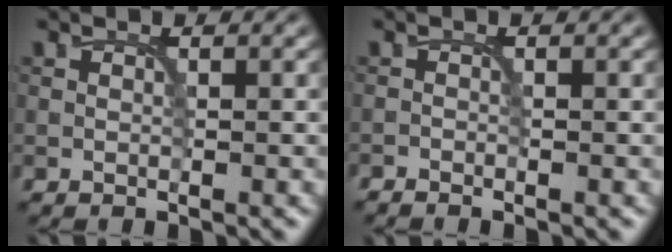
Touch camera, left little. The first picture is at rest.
{"total": 0.6, "force": [-0.6, 0.0, 0.1], "torque": [0.002, -0.001, -0.013]}